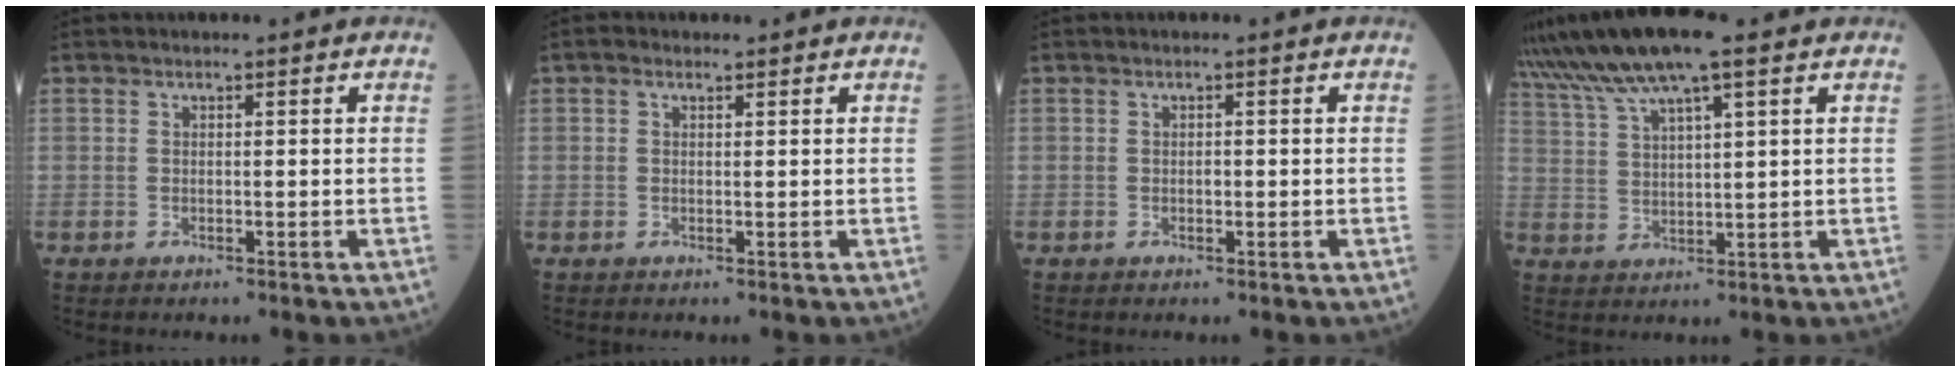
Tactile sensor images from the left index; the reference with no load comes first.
{"total": 0.8, "force": [0.4, 0.5, 0.4], "torque": [-0.010, 0.005, 0.006]}
{"total": 0.6, "force": [-0.1, 0.4, 0.5], "torque": [-0.010, 0.000, -0.002]}
{"total": 10.5, "force": [7.7, 0.7, 7.0], "torque": [-0.139, 0.027, 0.142]}